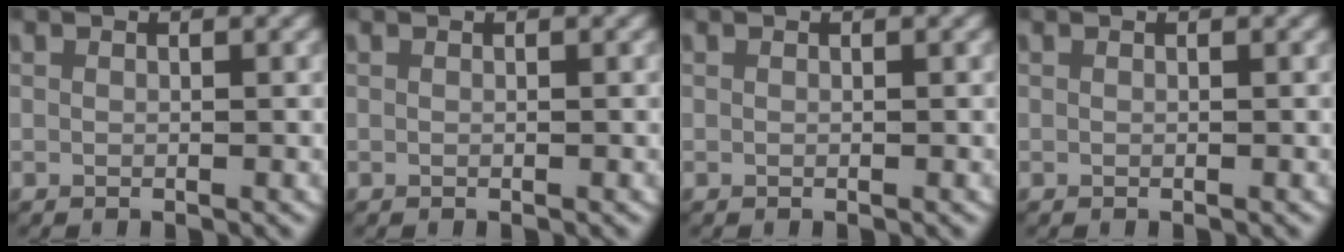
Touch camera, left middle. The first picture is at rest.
{"total": 0.0}
{"total": 0.0}
{"total": 0.0}